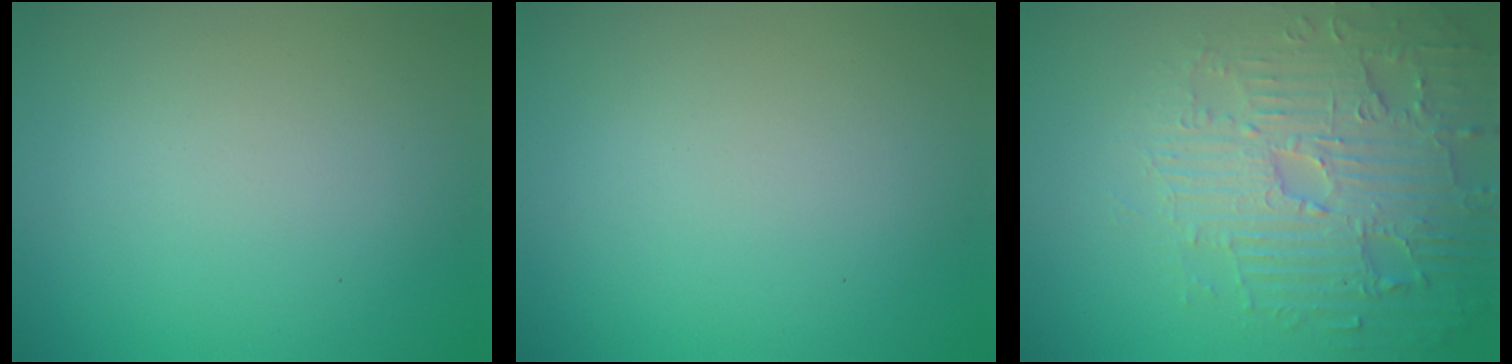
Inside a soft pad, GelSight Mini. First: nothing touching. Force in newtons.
{"total": 0.0}
{"total": 5.1, "press": 5.0, "slide": 1.0}